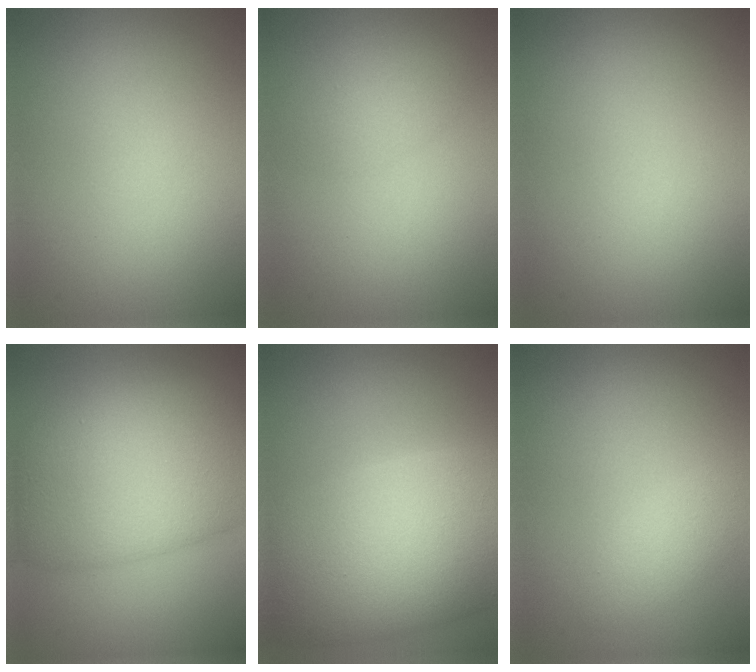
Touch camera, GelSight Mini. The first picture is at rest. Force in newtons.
{"total": 1.3, "press": 1.3, "slide": 0.1}
{"total": 0.0}
{"total": 11.6, "press": 11.6, "slide": 0.8}
{"total": 13.0, "press": 13.0, "slide": 0.6}
{"total": 1.8, "press": 1.8, "slide": 0.1}